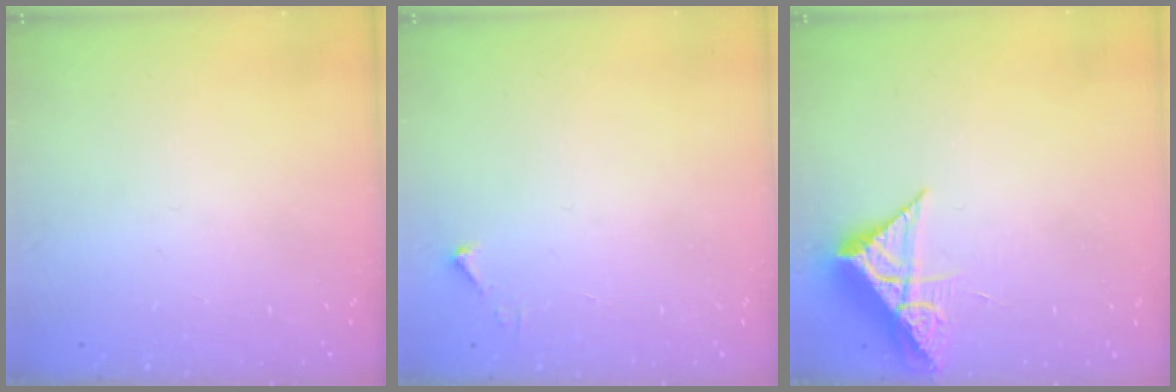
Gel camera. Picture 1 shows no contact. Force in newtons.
{"total": 2.5, "press": 2.5, "slide": 0.3}
{"total": 7.6, "press": 7.6, "slide": 0.4}